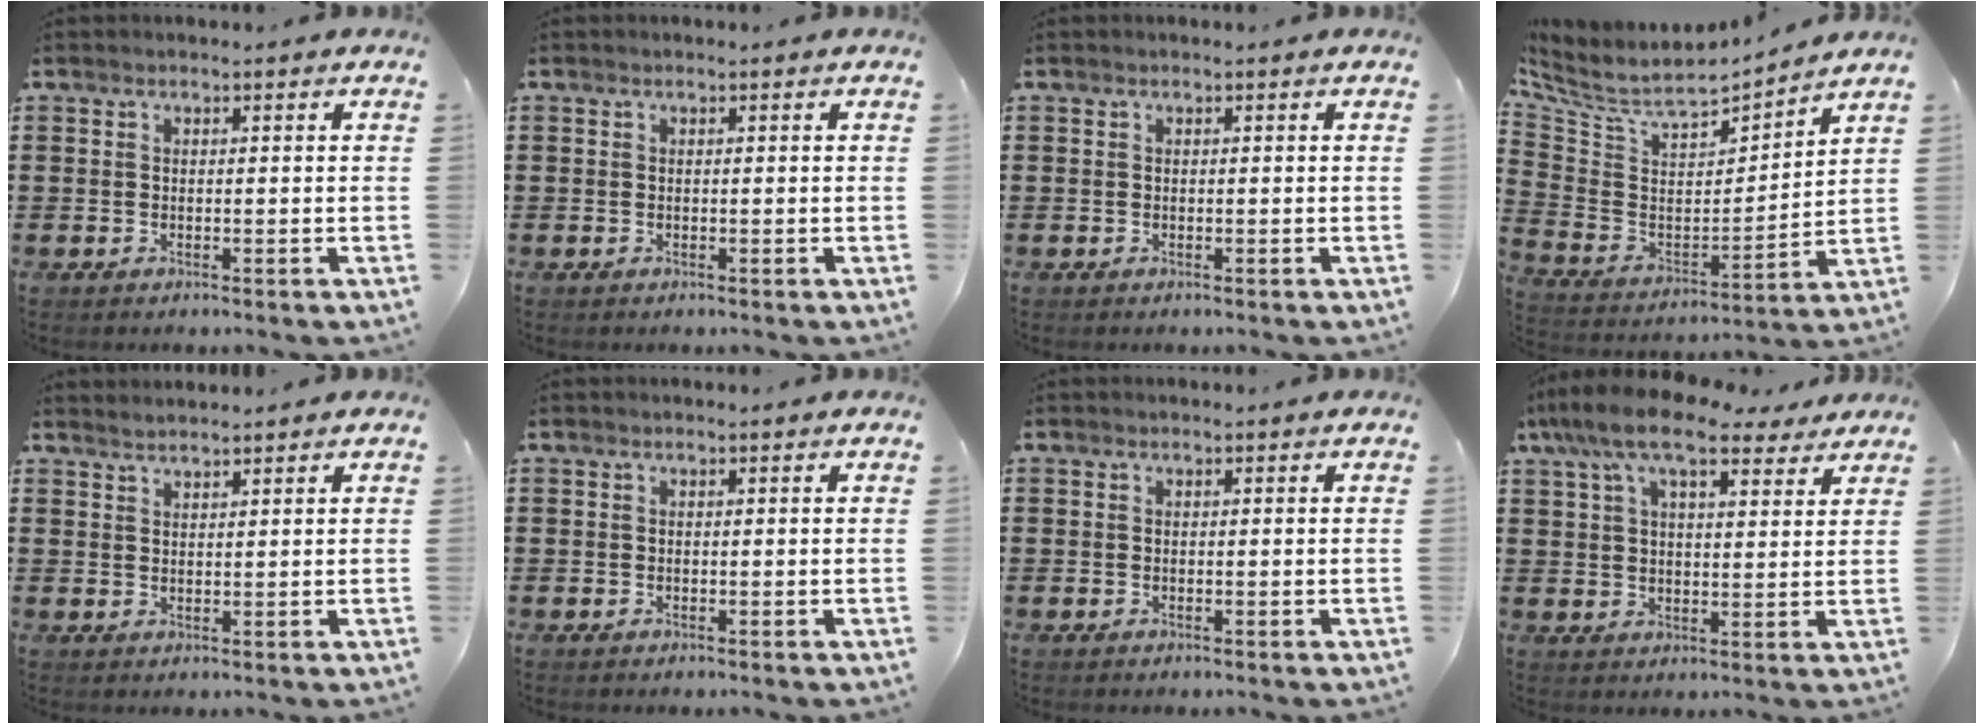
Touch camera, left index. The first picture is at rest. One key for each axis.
{"total": 0.0}
{"total": 0.0}
{"total": 6.5, "fx": 5.6, "fy": 2.1, "fz": 2.6, "tx": -0.084, "ty": -0.048, "tz": 0.091}
{"total": 1.5, "fx": 1.5, "fy": -0.1, "fz": 0.0, "tx": -0.002, "ty": 0.001, "tz": 0.029}
{"total": 0.0}
{"total": 0.0}
{"total": 10.6, "fx": 7.8, "fy": 3.3, "fz": 6.4, "tx": -0.138, "ty": -0.009, "tz": 0.142}